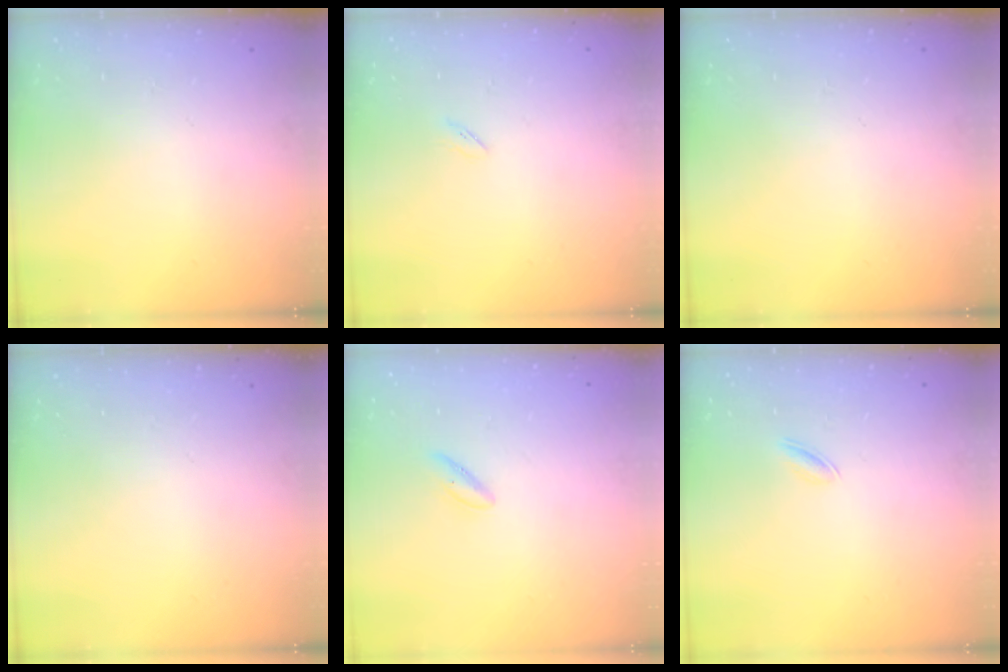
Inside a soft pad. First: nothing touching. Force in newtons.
{"total": 1.7, "press": 1.5, "slide": 0.6}
{"total": 0.0}
{"total": 0.0}
{"total": 1.8, "press": 1.6, "slide": 0.9}
{"total": 2.3, "press": 2.2, "slide": 0.7}